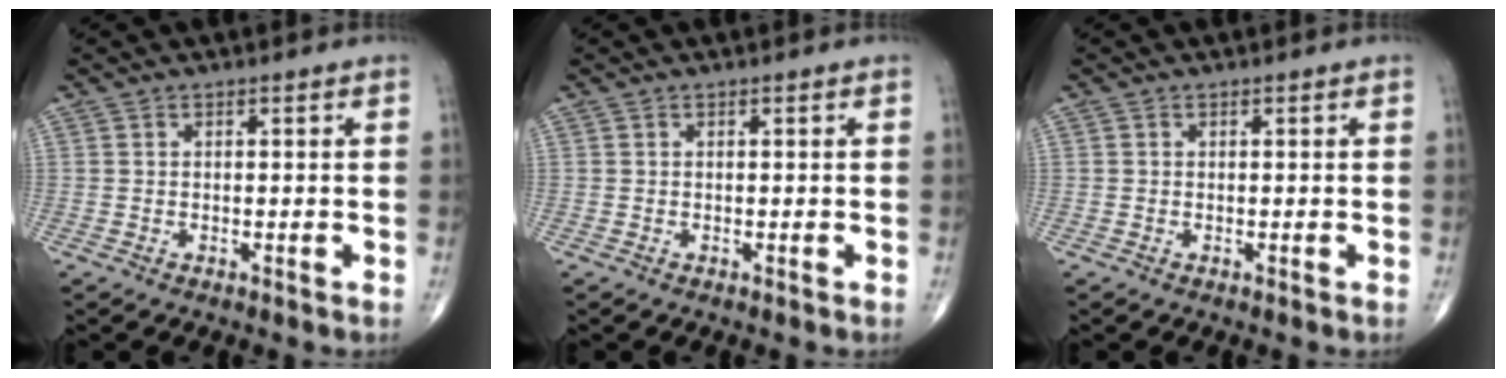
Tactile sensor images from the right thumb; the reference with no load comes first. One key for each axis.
{"total": 0.0}
{"total": 0.0}